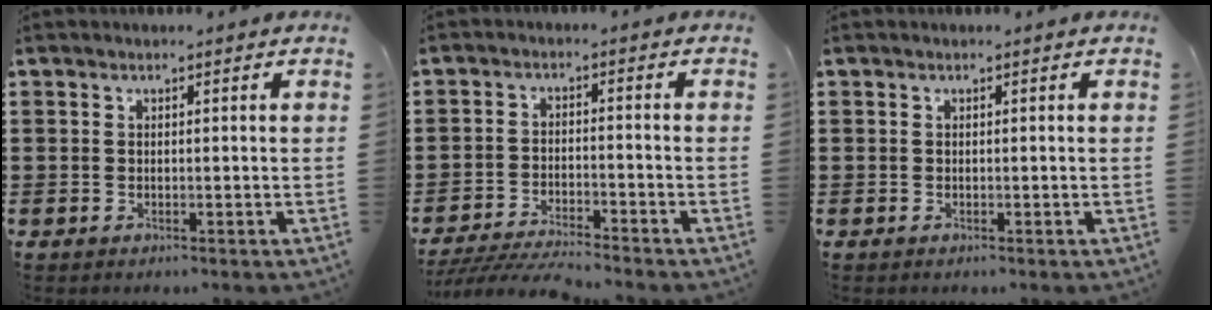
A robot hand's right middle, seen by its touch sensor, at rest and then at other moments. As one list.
[{"total": 4.8, "force": [-4.6, 0.1, 1.4], "torque": [-0.029, -0.008, -0.094]}, {"total": 0.0}]